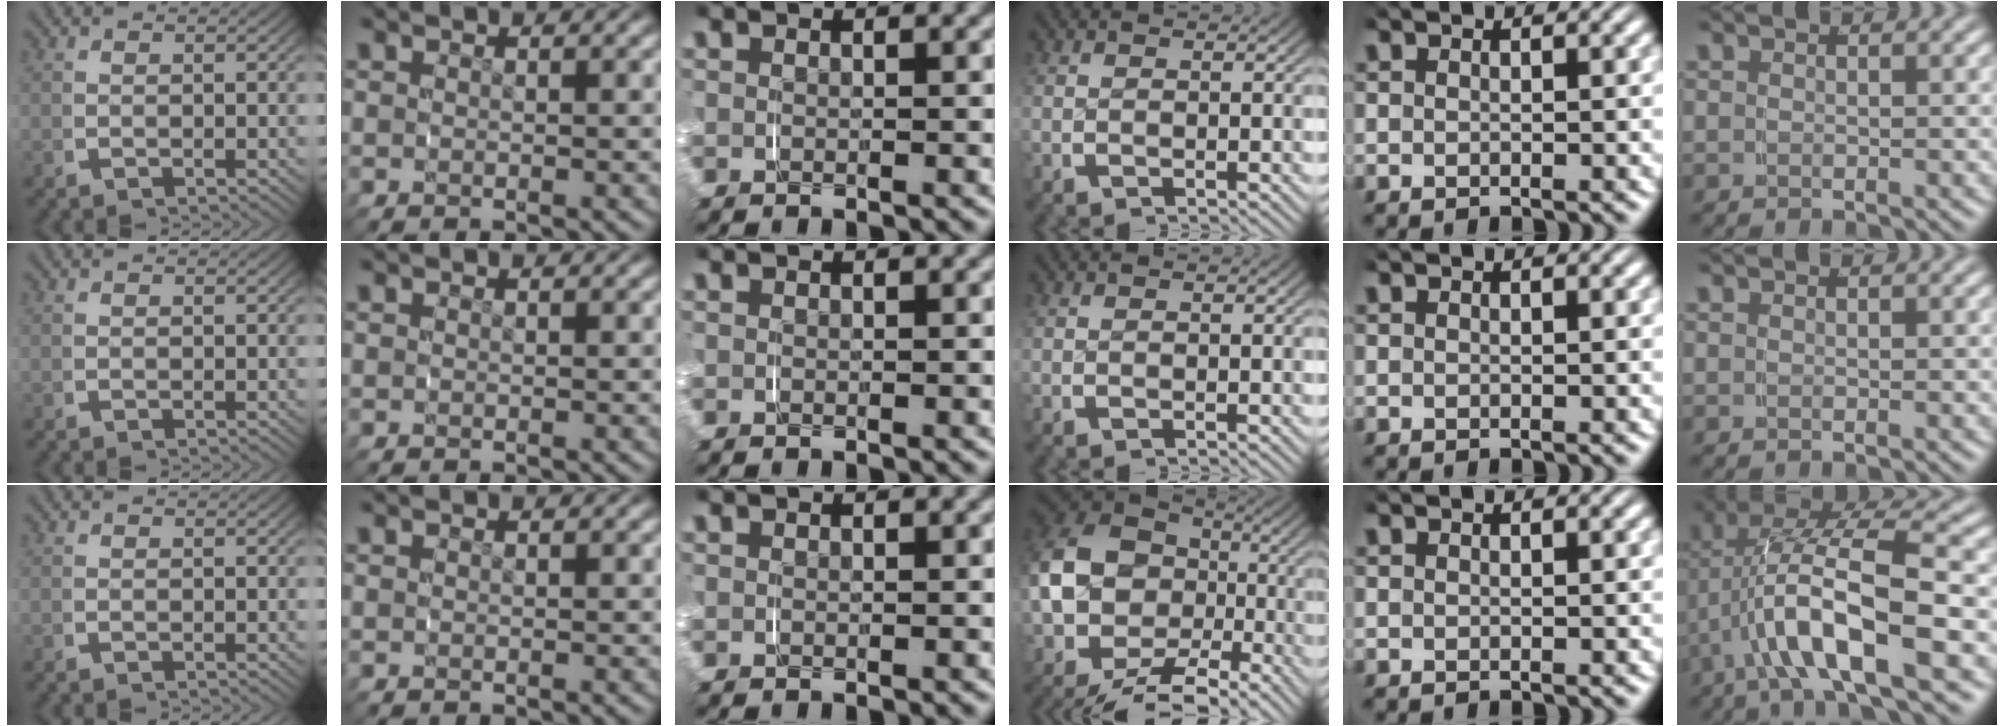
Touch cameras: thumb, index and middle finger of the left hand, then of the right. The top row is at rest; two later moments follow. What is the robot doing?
{"motion": "grasp_and_lifting", "object": "shorts"}